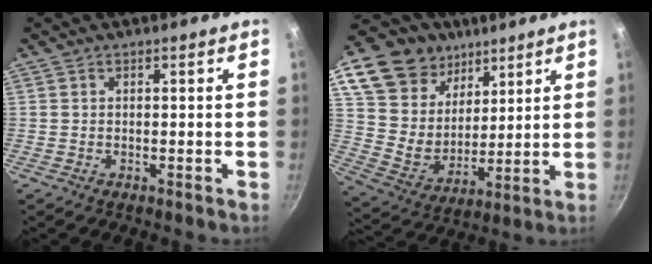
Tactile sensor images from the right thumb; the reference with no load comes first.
{"total": 20.4, "force": [11.5, 14.7, 8.4], "torque": [-0.131, -0.049, 0.217]}